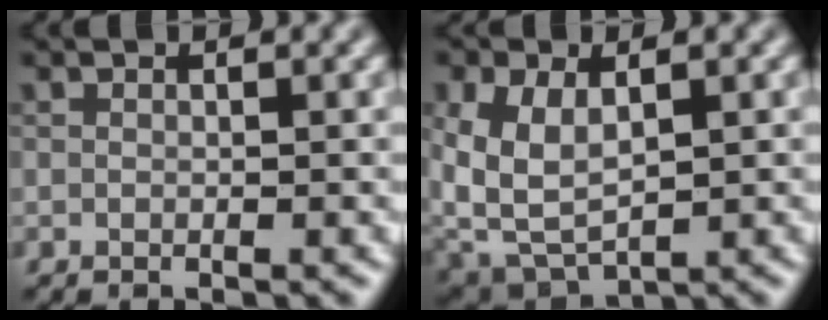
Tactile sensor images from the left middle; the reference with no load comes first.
{"total": 6.4, "force": [0.7, 4.3, 4.7], "torque": [-0.119, -0.021, 0.012]}